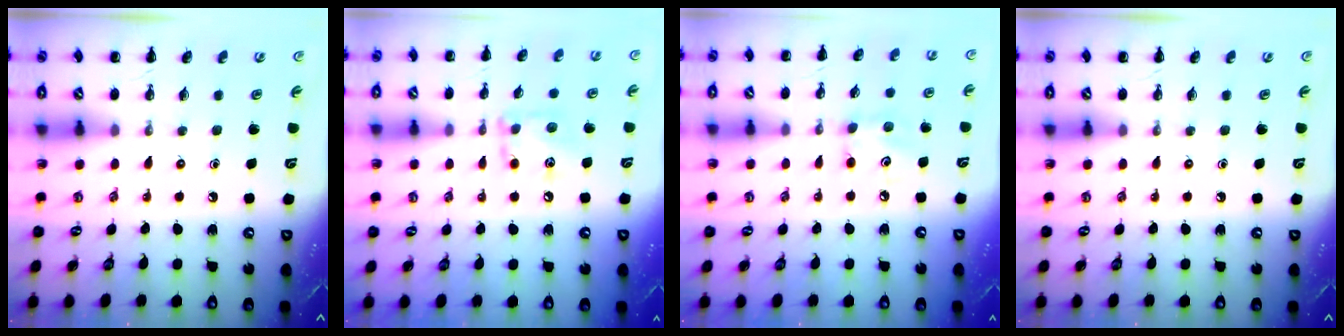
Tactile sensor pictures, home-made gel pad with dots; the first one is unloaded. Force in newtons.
{"total": 9.1, "press": 9.1, "slide": 0.4}
{"total": 6.0, "press": 5.9, "slide": 1.0}
{"total": 0.0}